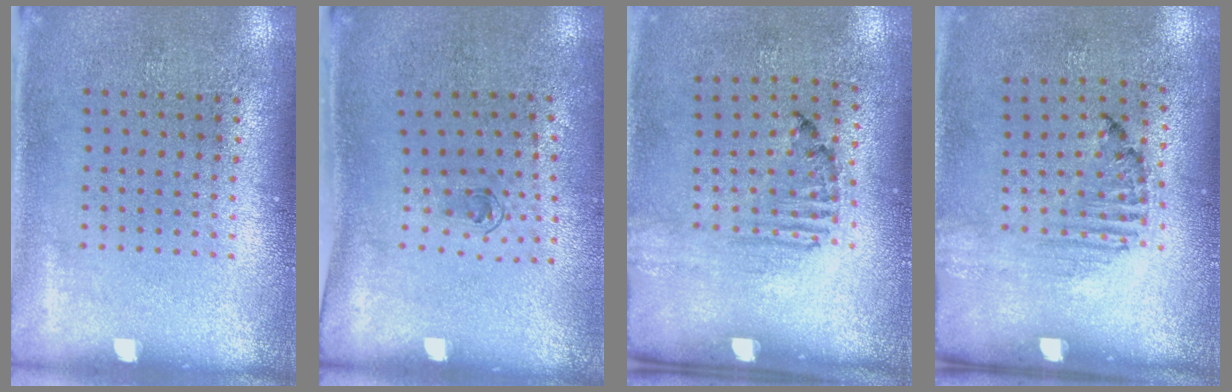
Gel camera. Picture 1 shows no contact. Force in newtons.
{"total": 0.6, "press": 0.3, "slide": 0.5}
{"total": 1.6, "press": 1.1, "slide": 1.2}
{"total": 1.5, "press": 1.2, "slide": 0.8}